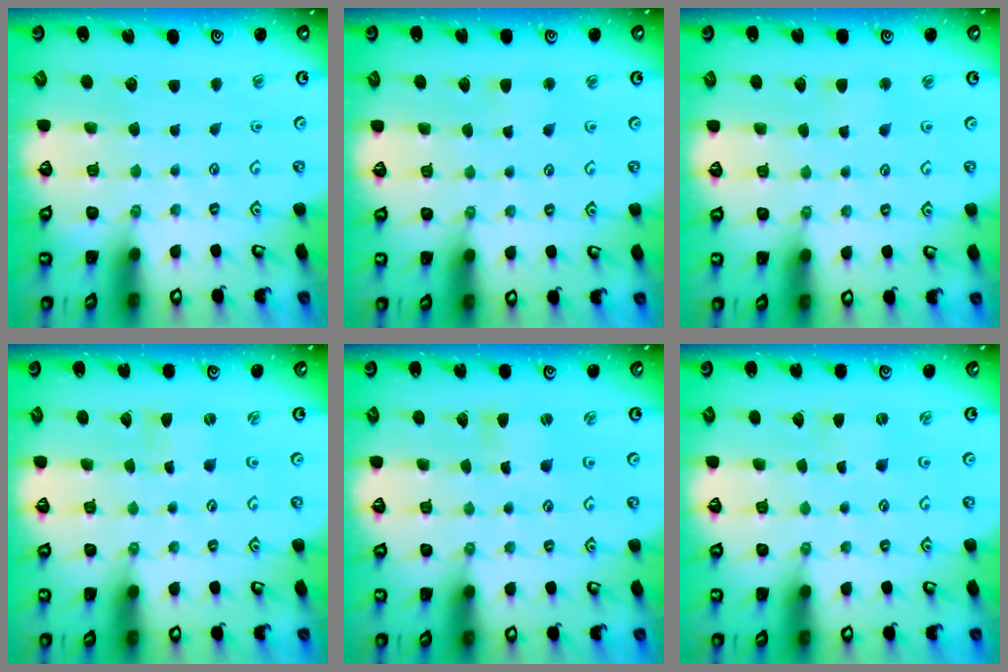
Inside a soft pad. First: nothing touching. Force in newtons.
{"total": 2.8, "press": 2.7, "slide": 0.4}
{"total": 2.8, "press": 2.7, "slide": 0.4}
{"total": 0.0}
{"total": 1.1, "press": 1.0, "slide": 0.3}
{"total": 0.7, "press": 0.7, "slide": 0.3}